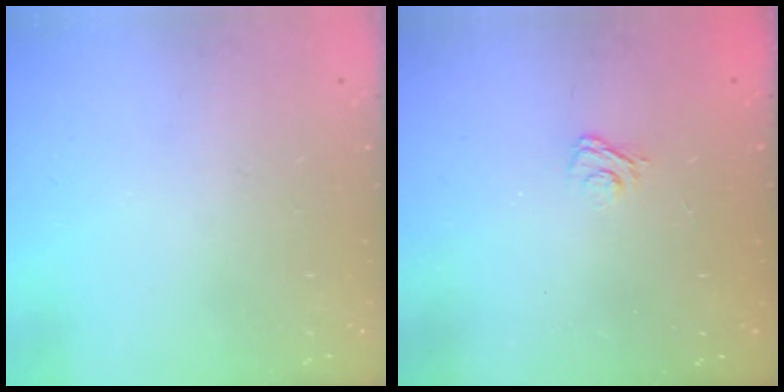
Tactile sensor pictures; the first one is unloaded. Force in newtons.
{"total": 2.9, "press": 2.6, "slide": 1.2}